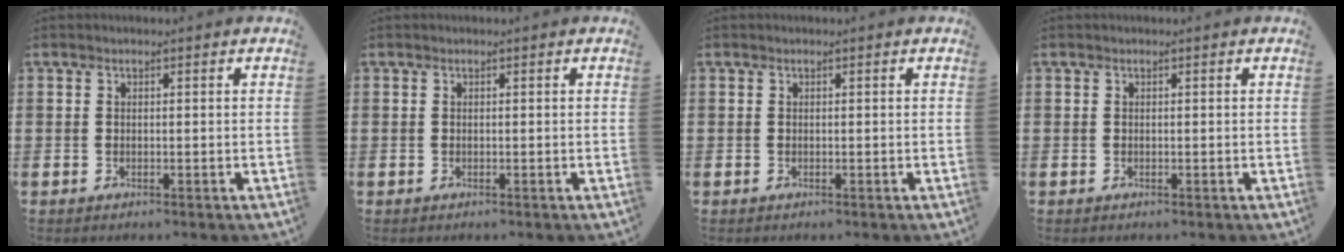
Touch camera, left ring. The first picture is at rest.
{"total": 0.0}
{"total": 0.0}
{"total": 0.0}